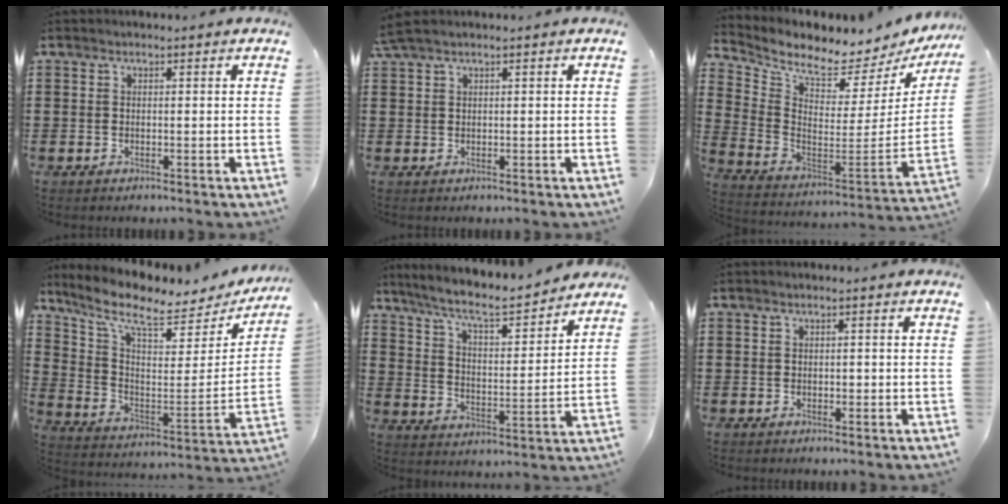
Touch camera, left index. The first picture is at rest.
{"total": 1.3, "force": [0.9, 0.1, 1.0], "torque": [-0.022, 0.000, 0.016]}
{"total": 4.4, "force": [4.1, 0.6, 1.5], "torque": [-0.060, -0.062, 0.064]}
{"total": 8.5, "force": [6.5, 2.2, 4.9], "torque": [-0.128, -0.048, 0.107]}
{"total": 7.3, "force": [6.3, 1.0, 3.7], "torque": [-0.097, -0.041, 0.102]}
{"total": 0.7, "force": [0.0, 0.4, 0.5], "torque": [-0.011, 0.004, -0.001]}